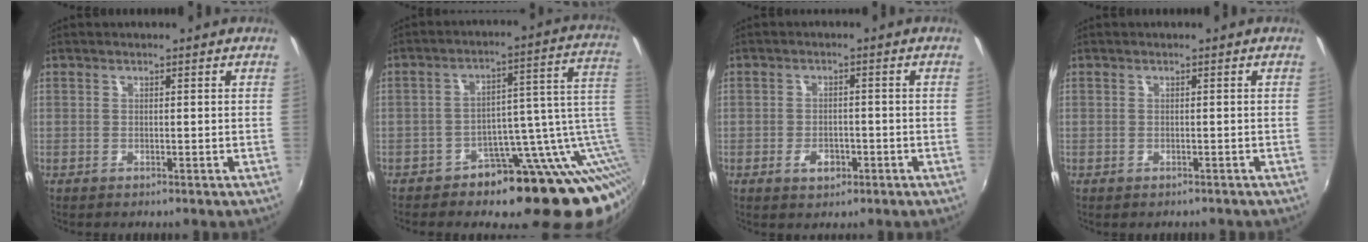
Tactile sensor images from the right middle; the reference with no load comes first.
{"total": 17.4, "force": [-9.4, 8.6, 11.8], "torque": [-0.127, 0.016, -0.137]}
{"total": 4.2, "force": [-2.5, 1.8, 2.9], "torque": [-0.065, -0.003, -0.043]}
{"total": 0.9, "force": [-0.7, 0.5, 0.2], "torque": [-0.007, -0.003, -0.009]}